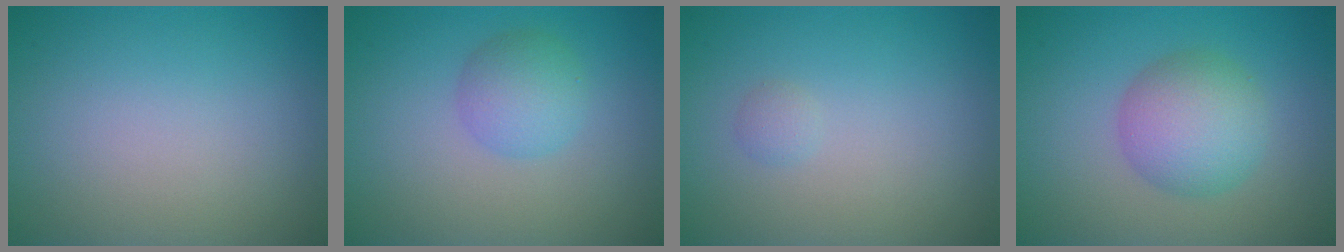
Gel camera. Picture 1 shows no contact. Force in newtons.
{"total": 2.8, "press": 2.8, "slide": 0.1}
{"total": 0.7, "press": 0.7, "slide": 0.0}
{"total": 5.0, "press": 5.0, "slide": 0.0}